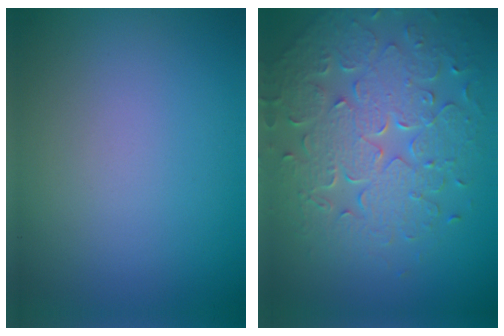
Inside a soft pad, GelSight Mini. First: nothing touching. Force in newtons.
{"total": 8.0, "press": 5.8, "slide": 5.5}